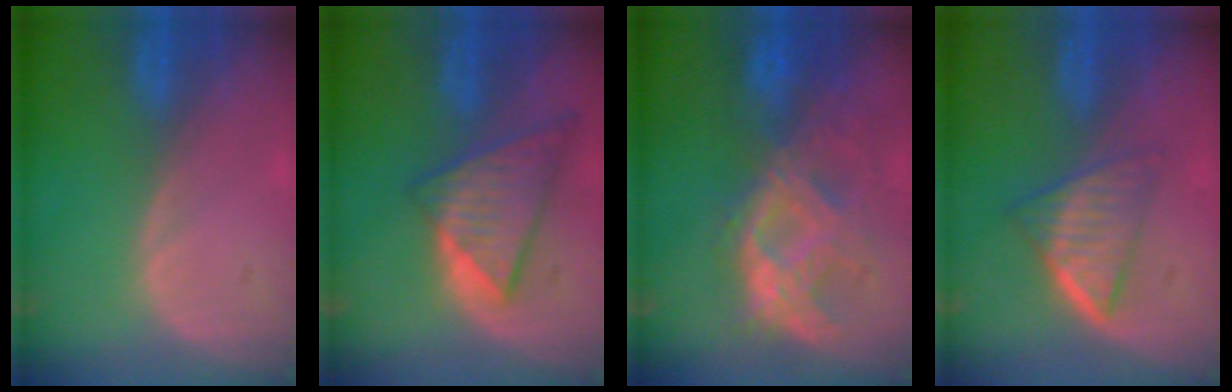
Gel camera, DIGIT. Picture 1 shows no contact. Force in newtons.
{"total": 9.0, "press": 7.9, "slide": 4.4}
{"total": 10.5, "press": 9.2, "slide": 5.0}
{"total": 6.6, "press": 5.5, "slide": 3.6}